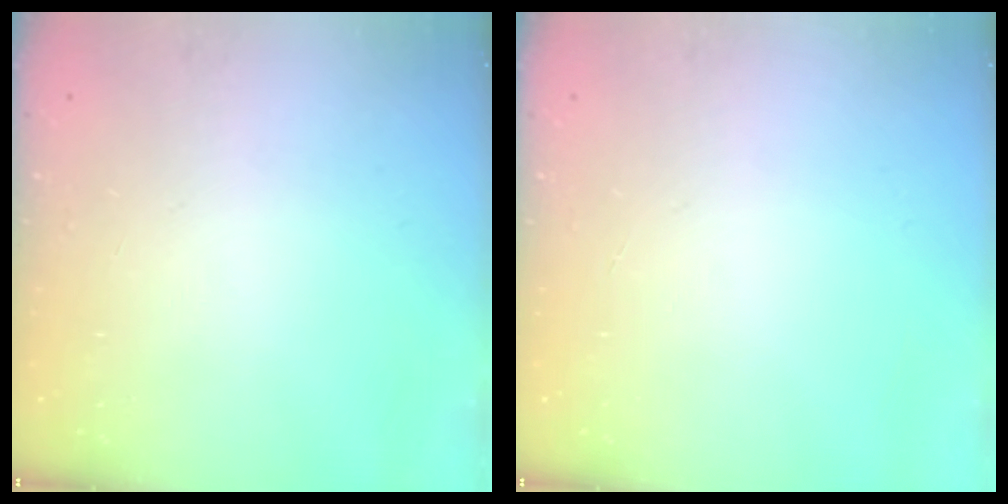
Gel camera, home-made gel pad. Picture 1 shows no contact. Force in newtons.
{"total": 0.0}